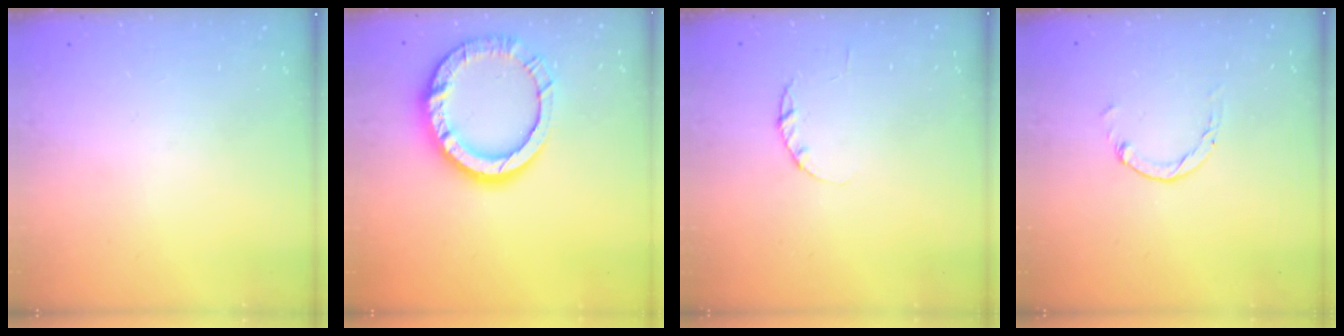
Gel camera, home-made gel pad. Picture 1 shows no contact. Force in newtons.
{"total": 16.2, "press": 16.2, "slide": 1.4}
{"total": 2.2, "press": 2.2, "slide": 0.4}
{"total": 1.5, "press": 1.5, "slide": 0.2}